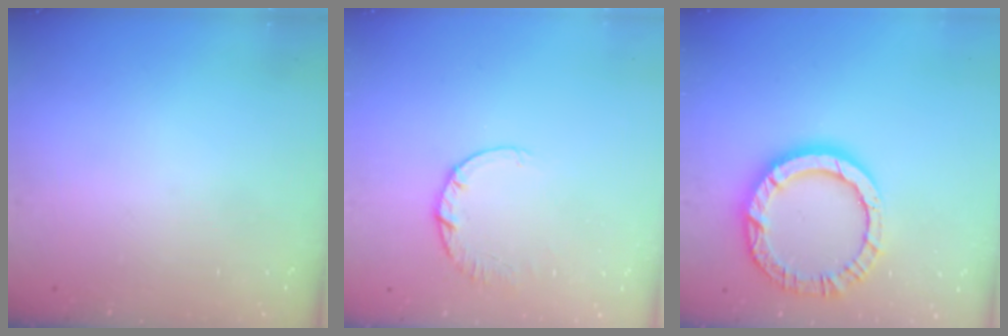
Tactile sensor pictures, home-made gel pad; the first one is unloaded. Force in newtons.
{"total": 2.4, "press": 2.4, "slide": 0.2}
{"total": 12.7, "press": 12.6, "slide": 1.2}